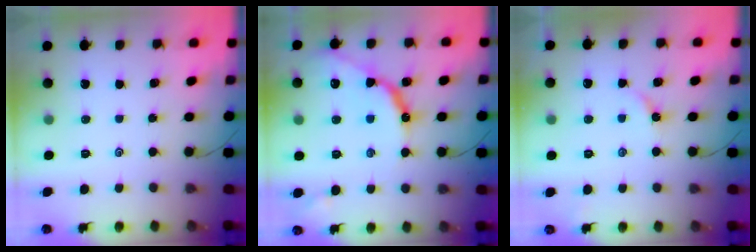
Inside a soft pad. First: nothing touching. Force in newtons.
{"total": 12.9, "press": 12.8, "slide": 0.8}
{"total": 3.0, "press": 3.0, "slide": 0.4}